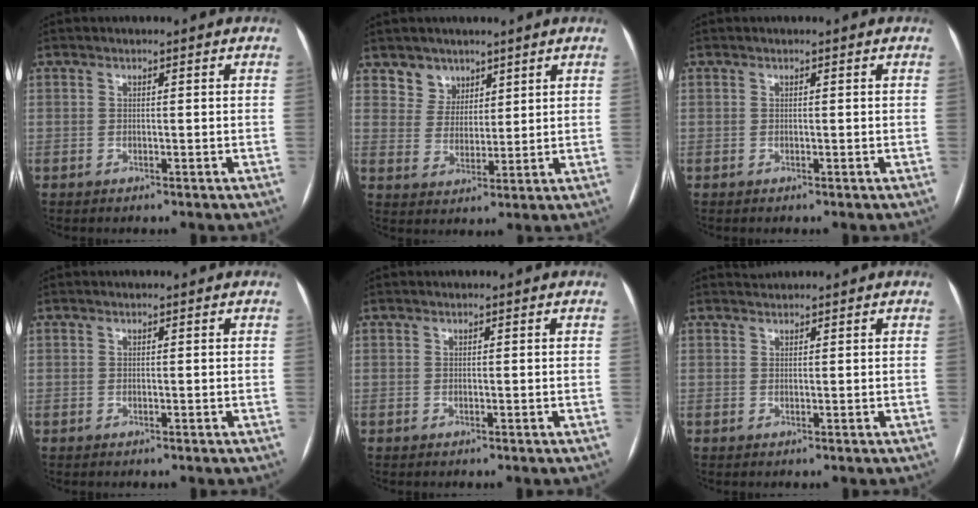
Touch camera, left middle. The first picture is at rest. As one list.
[{"total": 4.9, "force": [3.5, 3.4, -0.2], "torque": [0.011, -0.003, 0.066]}, {"total": 0.0}, {"total": 0.0}, {"total": 0.0}, {"total": 0.9, "force": [0.9, 0.0, -0.3], "torque": [-0.004, 0.006, 0.019]}]